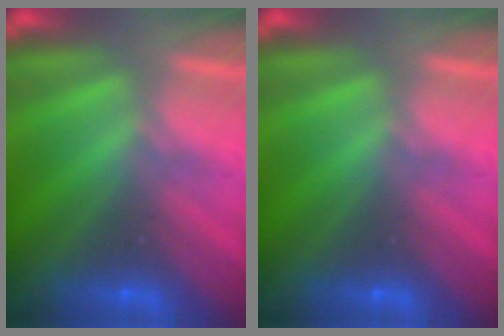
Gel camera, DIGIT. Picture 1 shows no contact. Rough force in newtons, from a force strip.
{"total": 0.0}